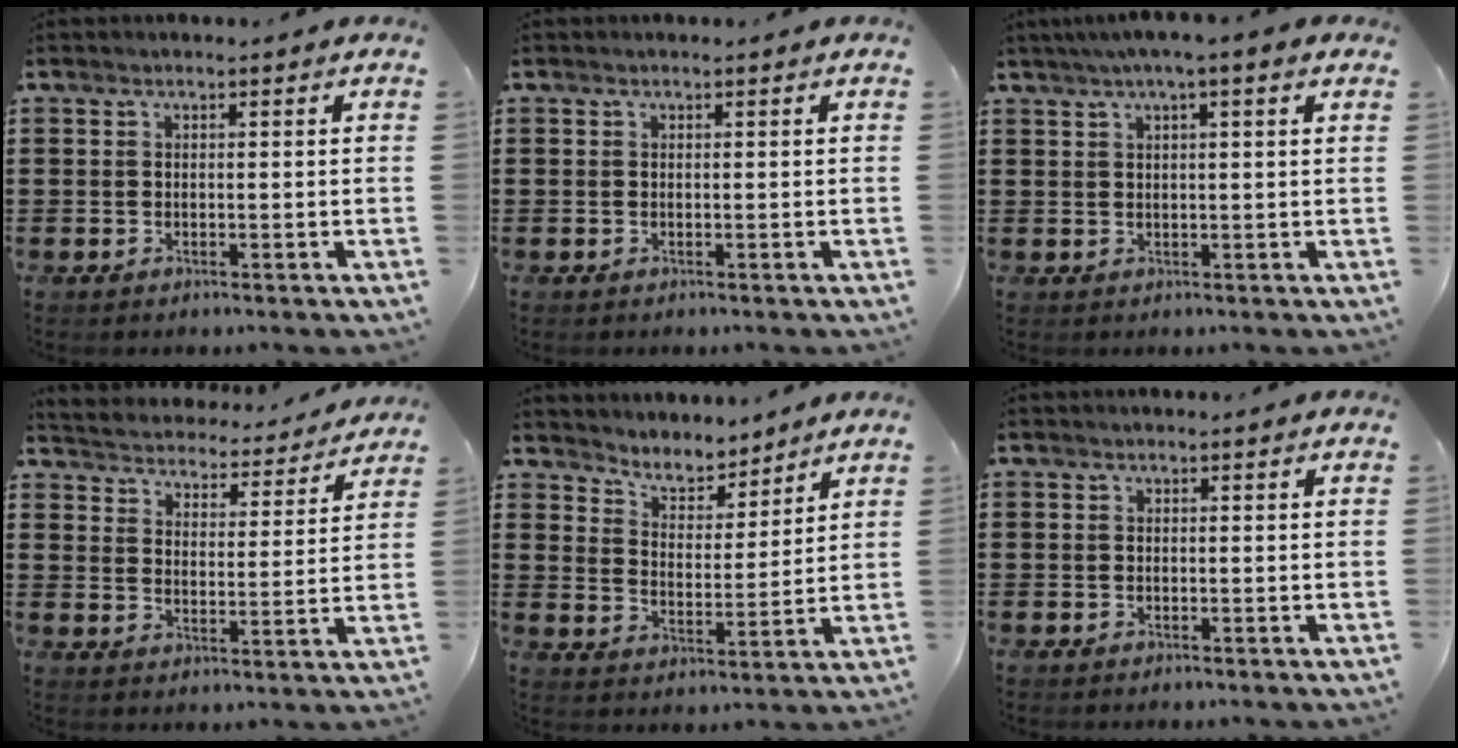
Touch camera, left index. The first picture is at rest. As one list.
[{"total": 0.0}, {"total": 2.7, "force": [1.5, -0.2, 2.2], "torque": [-0.045, 0.003, 0.027]}, {"total": 4.0, "force": [4.0, 0.0, -0.4], "torque": [-0.019, -0.039, 0.064]}, {"total": 5.1, "force": [4.9, 1.3, 0.5], "torque": [-0.035, -0.025, 0.086]}, {"total": 0.0}]